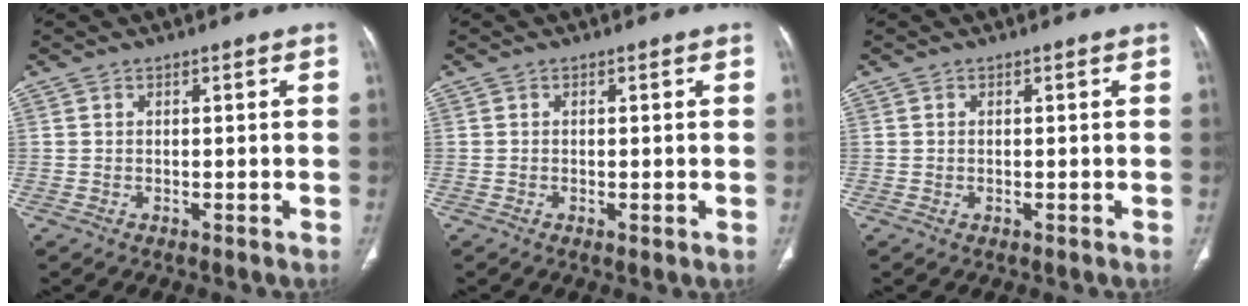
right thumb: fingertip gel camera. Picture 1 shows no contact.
{"total": 0.8, "force": [-0.2, 0.2, 0.8], "torque": [-0.015, -0.004, -0.003]}
{"total": 0.0}